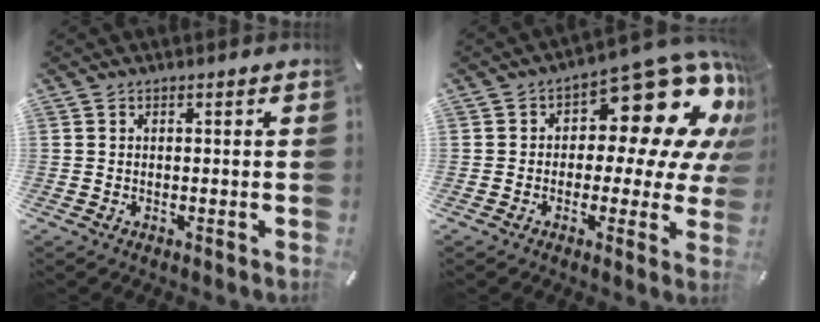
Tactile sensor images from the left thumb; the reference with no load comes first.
{"total": 18.2, "force": [8.0, 9.3, 13.5], "torque": [-0.174, -0.062, 0.127]}